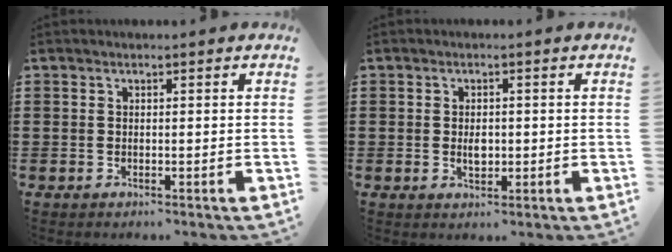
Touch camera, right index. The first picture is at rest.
{"total": 2.4, "force": [-0.2, 1.4, 2.0], "torque": [-0.031, -0.001, -0.005]}